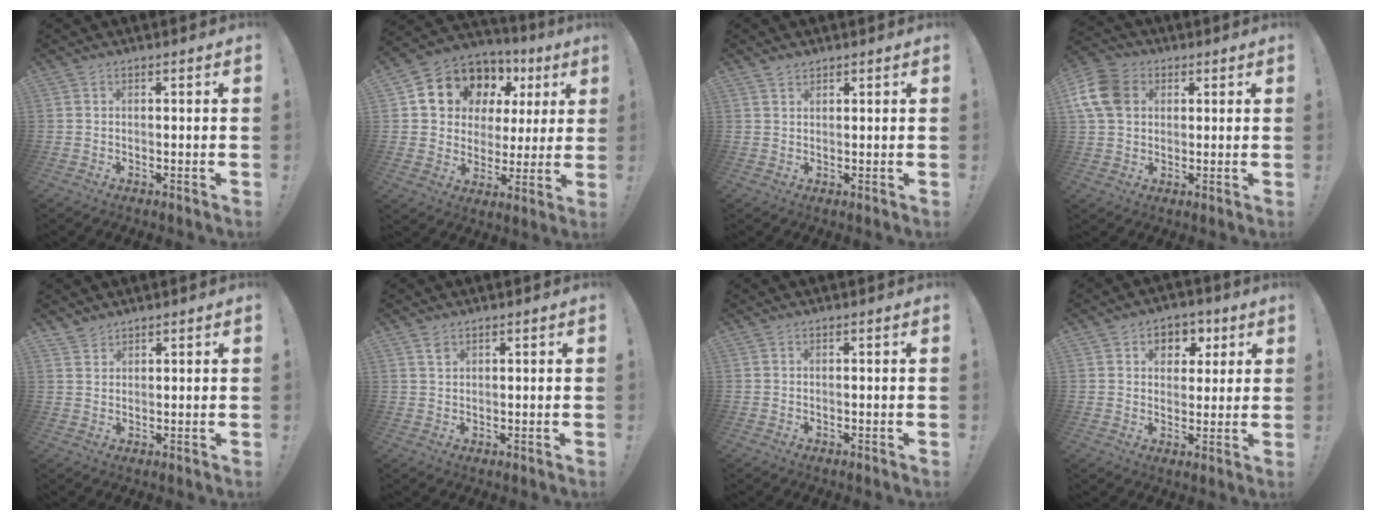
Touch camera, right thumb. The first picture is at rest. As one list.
[{"total": 11.5, "force": [7.2, 8.4, 3.3], "torque": [-0.059, -0.057, 0.143]}, {"total": 1.6, "force": [1.4, 0.6, 0.5], "torque": [-0.008, -0.007, 0.026]}, {"total": 12.5, "force": [3.3, 9.7, 7.2], "torque": [-0.139, -0.001, 0.069]}, {"total": 2.4, "force": [2.2, 0.8, 0.2], "torque": [0.000, -0.018, 0.042]}, {"total": 1.7, "force": [1.2, 1.0, 0.6], "torque": [0.001, -0.008, 0.021]}, {"total": 0.0}, {"total": 6.7, "force": [2.3, 5.9, 2.3], "torque": [-0.018, -0.011, 0.043]}]